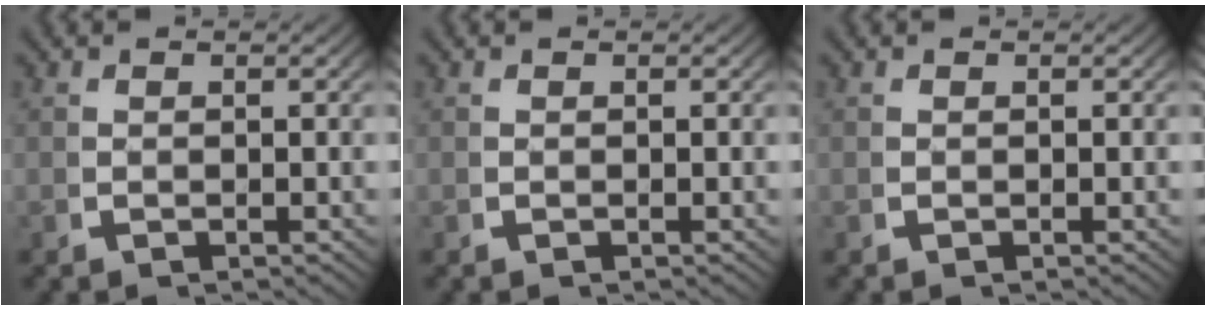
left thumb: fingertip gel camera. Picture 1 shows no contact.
{"total": 0.0}
{"total": 0.0}